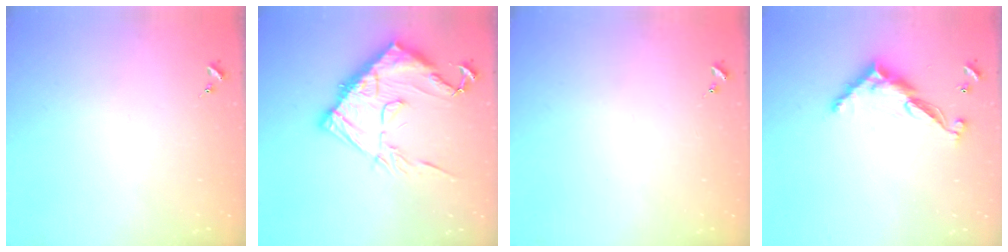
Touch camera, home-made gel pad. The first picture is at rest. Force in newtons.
{"total": 18.7, "press": 18.6, "slide": 1.2}
{"total": 0.0}
{"total": 11.3, "press": 11.3, "slide": 0.3}